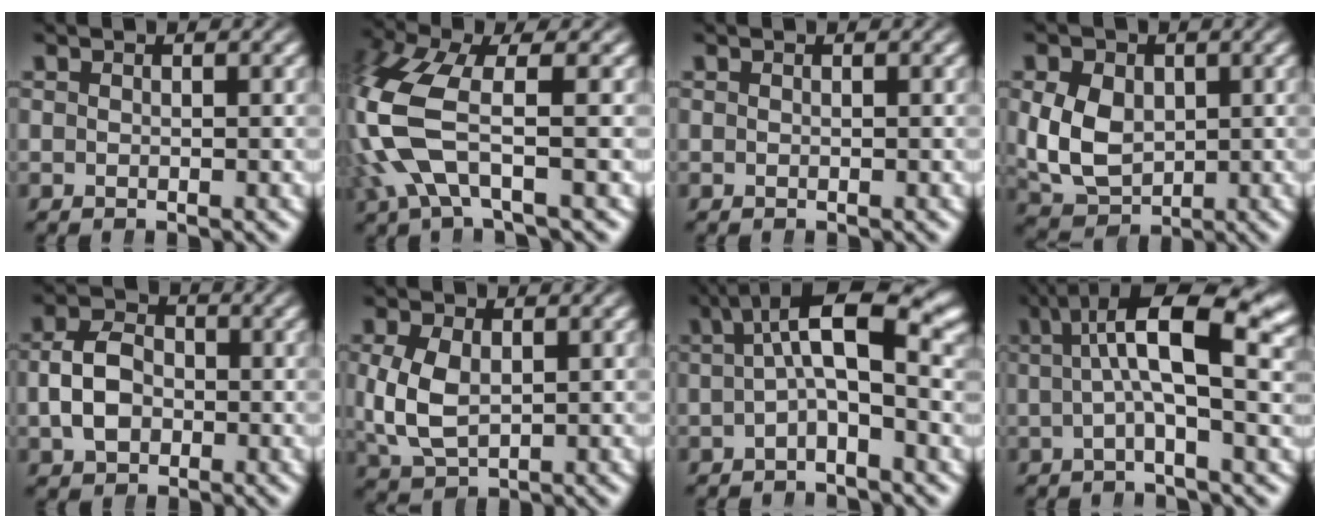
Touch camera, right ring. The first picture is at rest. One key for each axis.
{"total": 7.7, "fx": -0.3, "fy": 4.7, "fz": 6.1, "tx": -0.183, "ty": -0.024, "tz": 0.001}
{"total": 0.0}
{"total": 7.3, "fx": -0.6, "fy": 6.1, "fz": 4.0, "tx": -0.096, "ty": -0.037, "tz": 0.012}
{"total": 5.1, "fx": -0.7, "fy": 4.0, "fz": 3.1, "tx": -0.063, "ty": -0.009, "tz": -0.006}
{"total": 5.0, "fx": -0.3, "fy": 3.9, "fz": 3.2, "tx": -0.091, "ty": -0.017, "tz": 0.014}
{"total": 6.0, "fx": 0.8, "fy": 2.6, "fz": 5.4, "tx": -0.092, "ty": 0.006, "tz": 0.007}
{"total": 8.0, "fx": 1.9, "fy": 3.3, "fz": 7.1, "tx": -0.119, "ty": 0.013, "tz": 0.018}